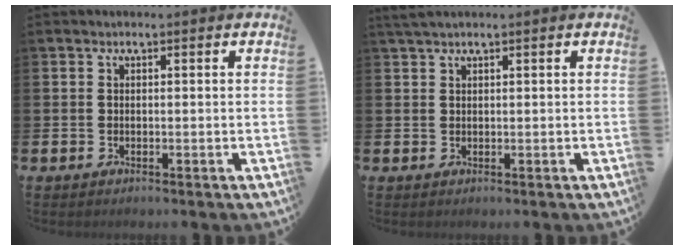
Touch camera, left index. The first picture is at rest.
{"total": 1.4, "force": [1.2, 0.0, 0.7], "torque": [-0.016, 0.003, 0.022]}